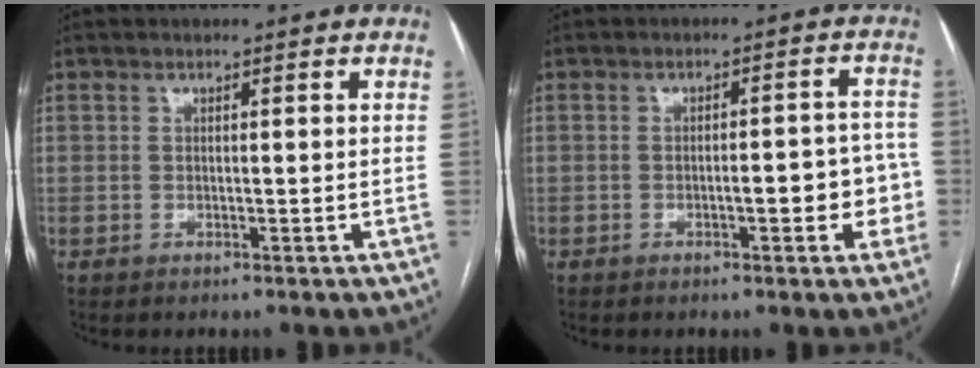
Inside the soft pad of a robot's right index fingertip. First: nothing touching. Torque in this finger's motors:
{"motor_torque": [0.77, -0.18, 0.35, 0.05]}